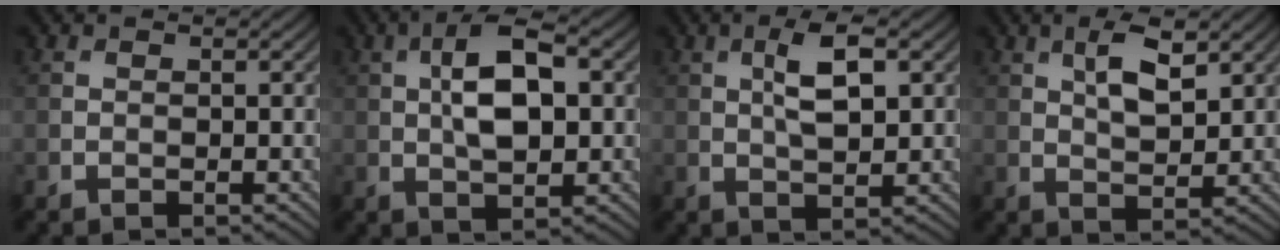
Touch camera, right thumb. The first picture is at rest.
{"total": 7.7, "force": [1.1, 3.5, 6.8], "torque": [-0.127, 0.011, 0.014]}
{"total": 5.4, "force": [1.5, 2.0, 4.8], "torque": [-0.094, 0.002, 0.027]}
{"total": 5.4, "force": [2.4, 2.1, 4.3], "torque": [-0.086, -0.002, 0.043]}